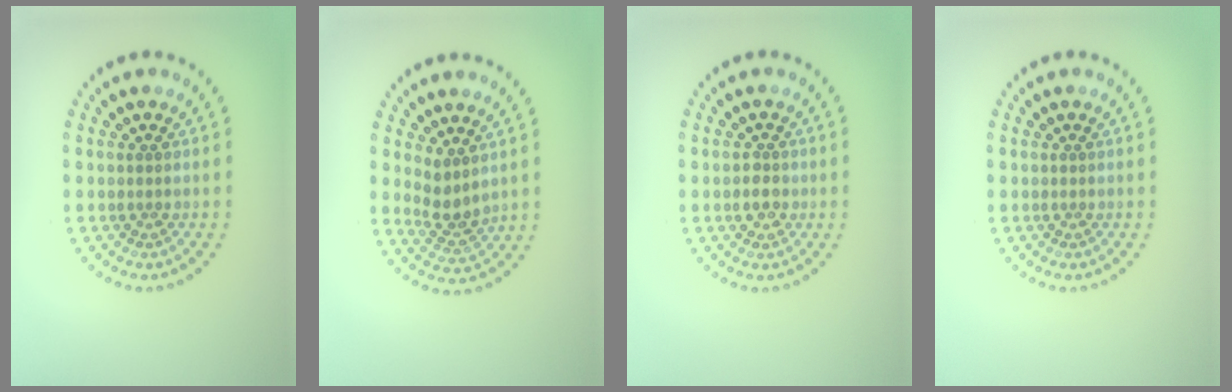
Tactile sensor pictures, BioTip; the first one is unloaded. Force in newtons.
{"total": 2.6, "press": 2.1, "slide": 1.6}
{"total": 1.6, "press": 1.6, "slide": 0.3}
{"total": 0.0}